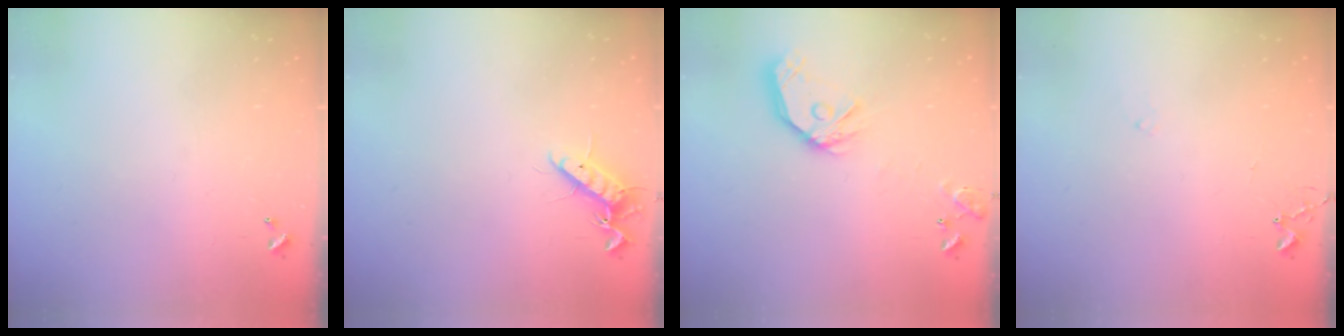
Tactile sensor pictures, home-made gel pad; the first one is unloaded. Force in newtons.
{"total": 11.0, "press": 10.9, "slide": 1.9}
{"total": 15.3, "press": 15.1, "slide": 2.1}
{"total": 6.5, "press": 6.5, "slide": 0.7}